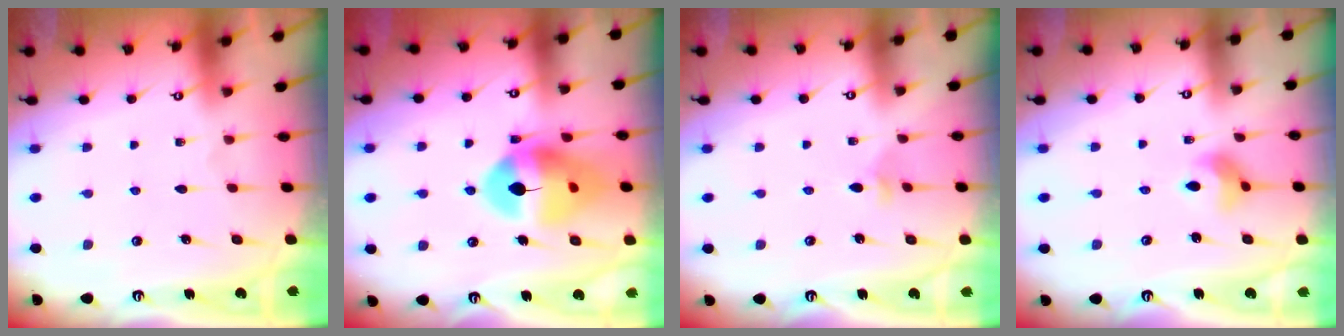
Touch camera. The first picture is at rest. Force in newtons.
{"total": 14.0, "press": 13.9, "slide": 1.7}
{"total": 2.7, "press": 2.6, "slide": 0.7}
{"total": 5.9, "press": 5.9, "slide": 0.6}